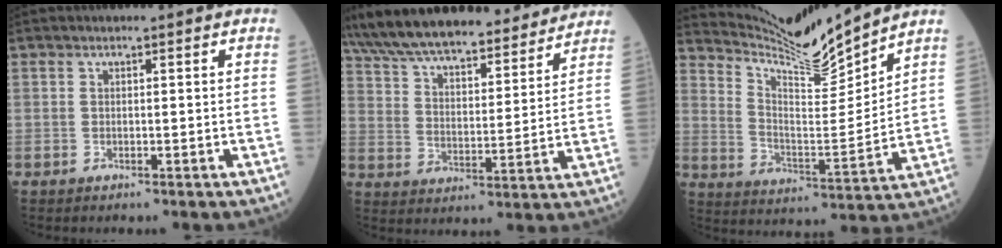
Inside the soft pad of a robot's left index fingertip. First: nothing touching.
{"total": 26.7, "force": [23.8, 6.2, 10.4], "torque": [-0.188, 0.015, 0.341]}
{"total": 11.7, "force": [11.5, -1.3, 1.7], "torque": [-0.048, -0.023, 0.211]}